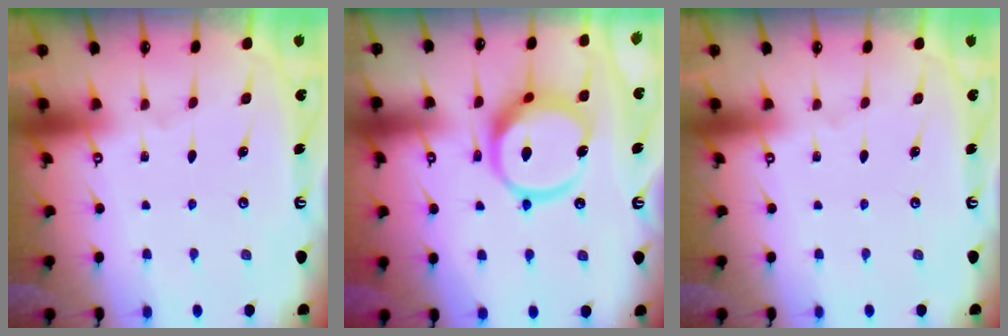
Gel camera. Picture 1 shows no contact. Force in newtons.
{"total": 14.2, "press": 14.0, "slide": 2.3}
{"total": 0.0}